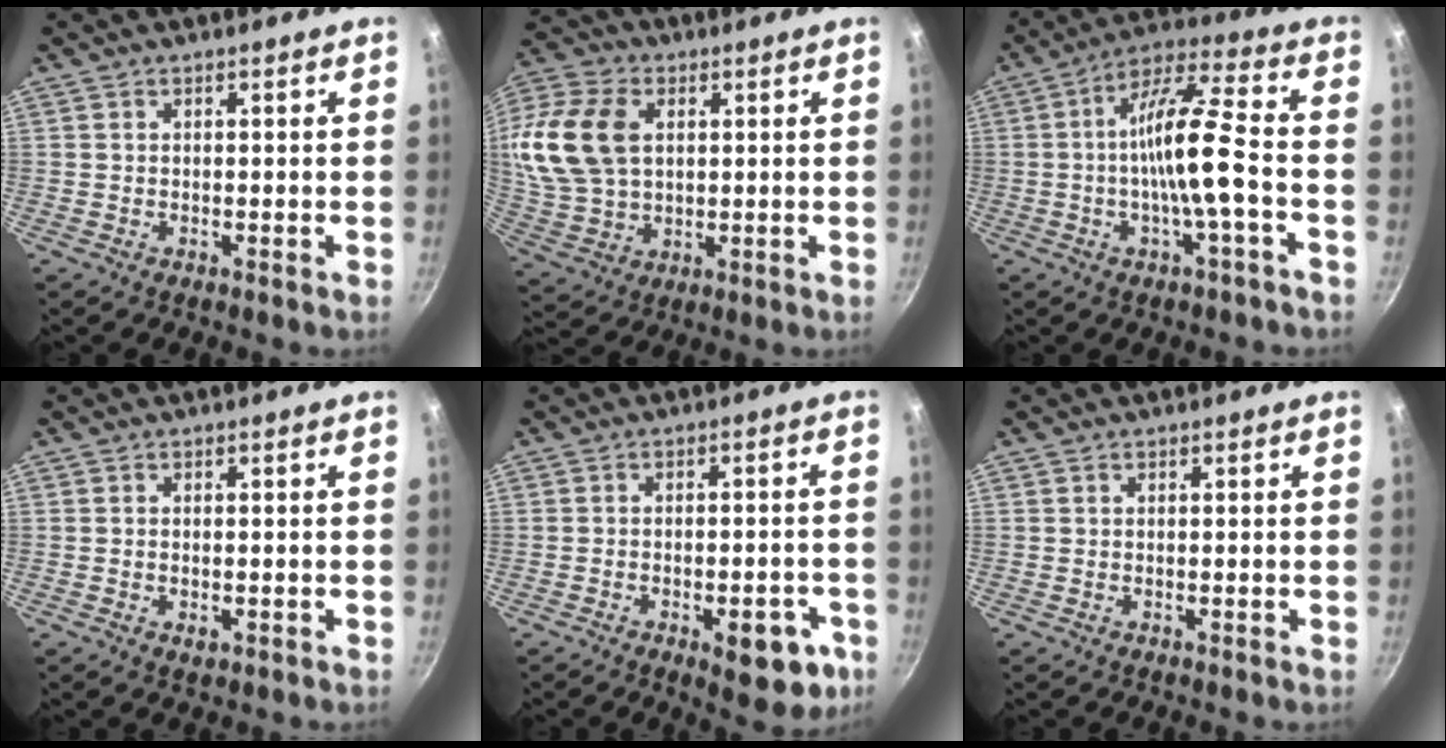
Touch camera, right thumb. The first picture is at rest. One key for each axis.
{"total": 19.1, "fx": 3.8, "fy": 13.2, "fz": 13.2, "tx": -0.272, "ty": 0.009, "tz": 0.076}
{"total": 13.3, "fx": -2.4, "fy": 2.5, "fz": 12.8, "tx": -0.228, "ty": 0.033, "tz": -0.050}
{"total": 1.8, "fx": -0.5, "fy": 1.0, "fz": 1.4, "tx": -0.022, "ty": -0.002, "tz": -0.007}
{"total": 10.5, "fx": -4.4, "fy": 4.7, "fz": 8.3, "tx": -0.070, "ty": 0.020, "tz": -0.049}
{"total": 0.0}